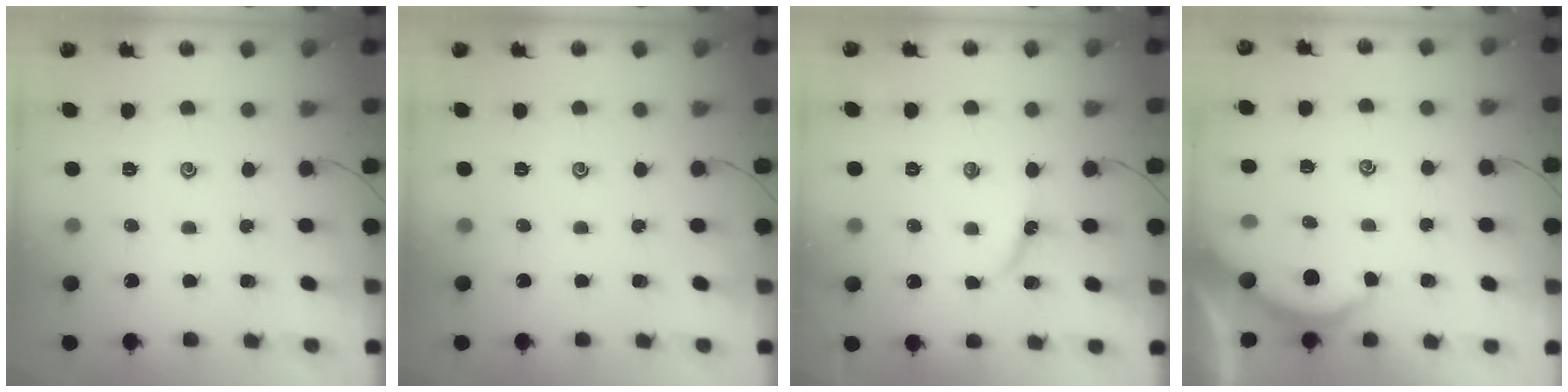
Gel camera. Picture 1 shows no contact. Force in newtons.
{"total": 0.0}
{"total": 5.7, "press": 5.6, "slide": 0.6}
{"total": 2.9, "press": 2.9, "slide": 0.3}